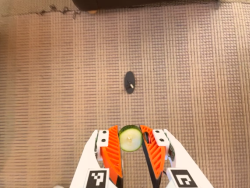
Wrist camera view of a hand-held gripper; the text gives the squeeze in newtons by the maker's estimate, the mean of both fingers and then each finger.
{"total": 8.4, "left": 8.5, "right": 8.3}